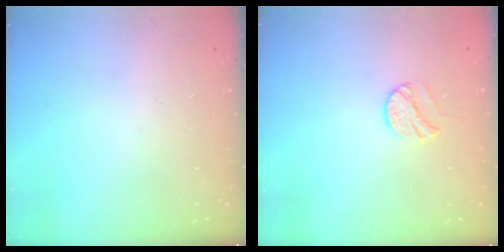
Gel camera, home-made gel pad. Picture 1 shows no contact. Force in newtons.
{"total": 8.6, "press": 8.6, "slide": 0.4}